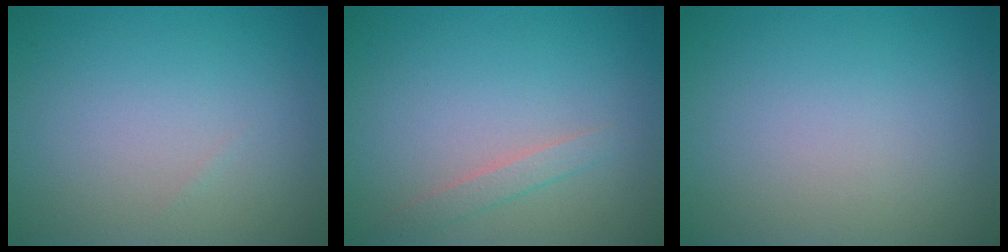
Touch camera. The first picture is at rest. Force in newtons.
{"total": 1.3, "press": 1.3, "slide": 0.1}
{"total": 0.0}